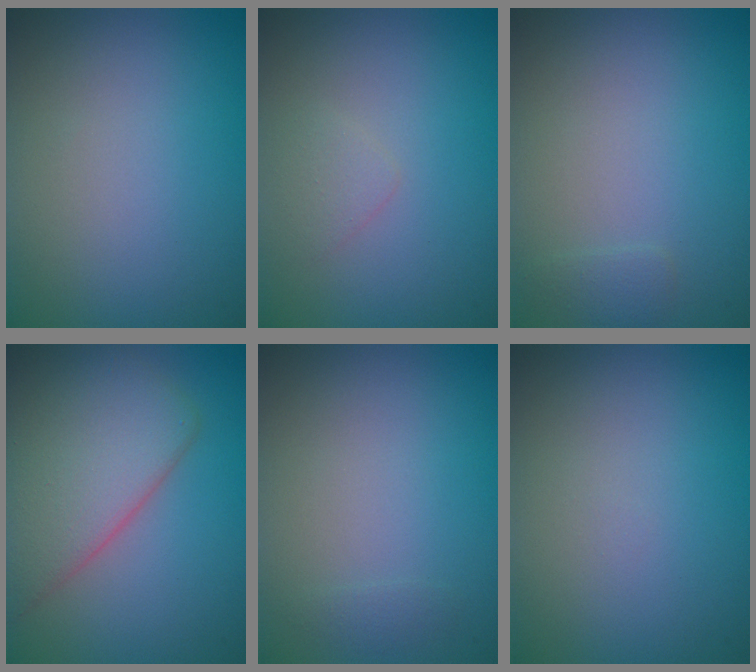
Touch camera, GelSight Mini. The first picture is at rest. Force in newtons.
{"total": 1.1, "press": 1.1, "slide": 0.1}
{"total": 0.8, "press": 0.8, "slide": 0.1}
{"total": 6.4, "press": 6.4, "slide": 0.4}
{"total": 0.6, "press": 0.6, "slide": 0.0}
{"total": 0.0}